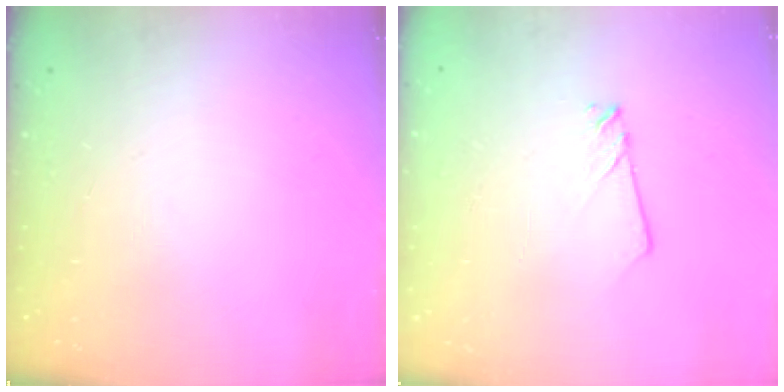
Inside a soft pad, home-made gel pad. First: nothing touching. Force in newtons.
{"total": 2.0, "press": 2.0, "slide": 0.1}